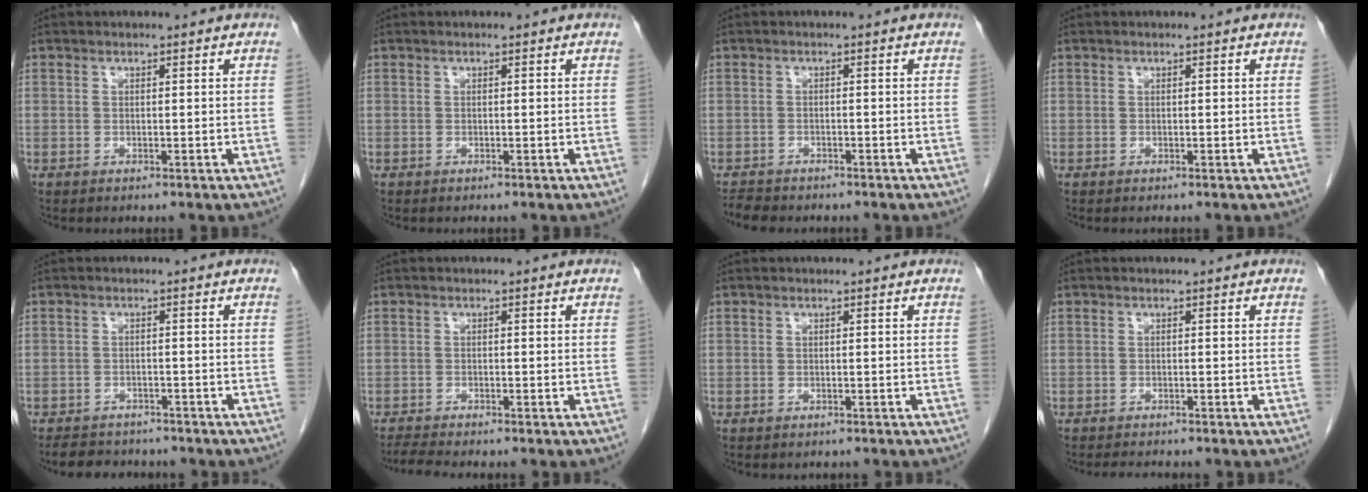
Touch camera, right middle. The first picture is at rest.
{"total": 0.0}
{"total": 3.7, "force": [-3.3, 1.2, 1.0], "torque": [-0.020, -0.007, -0.052]}
{"total": 0.0}
{"total": 6.6, "force": [-5.9, 2.5, 1.6], "torque": [-0.023, -0.002, -0.082]}
{"total": 3.6, "force": [-3.3, -0.1, 1.4], "torque": [-0.027, -0.014, -0.055]}
{"total": 0.8, "force": [-0.7, 0.4, 0.0], "torque": [-0.008, 0.001, -0.012]}
{"total": 2.2, "force": [-2.1, 0.4, 0.7], "torque": [-0.012, -0.006, -0.029]}